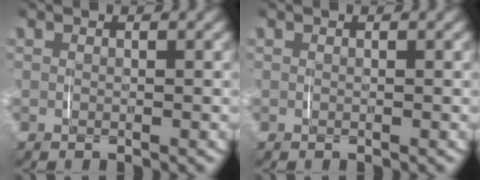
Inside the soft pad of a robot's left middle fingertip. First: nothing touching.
{"total": 0.0}